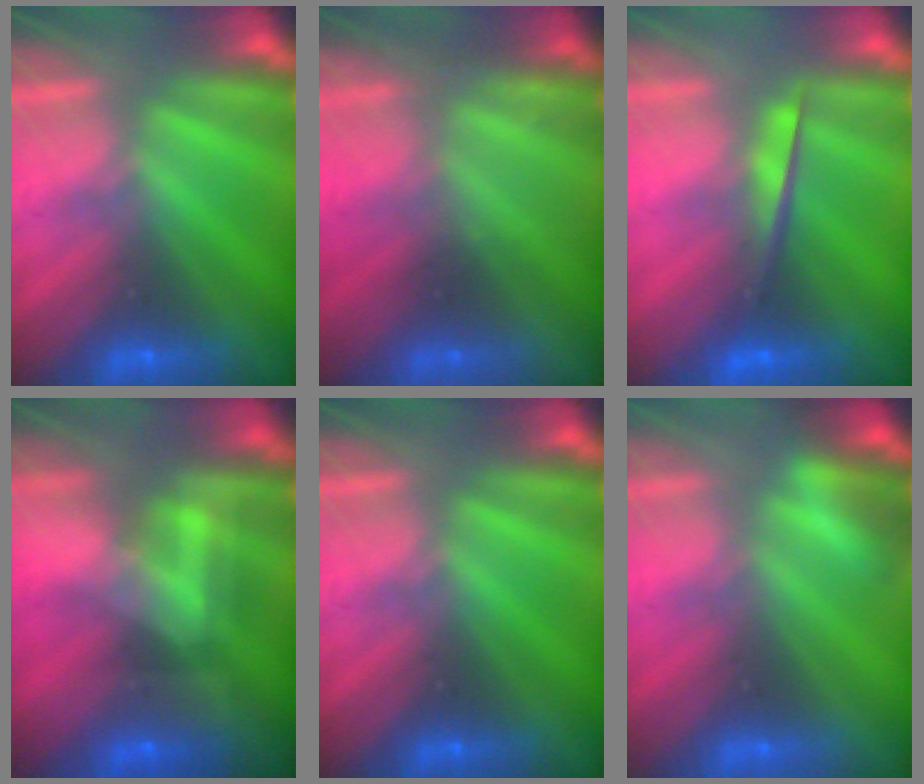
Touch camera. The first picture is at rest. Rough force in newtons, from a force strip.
{"total": 2.3}
{"total": 4.7}
{"total": 4.8}
{"total": 0.0}
{"total": 2.8}